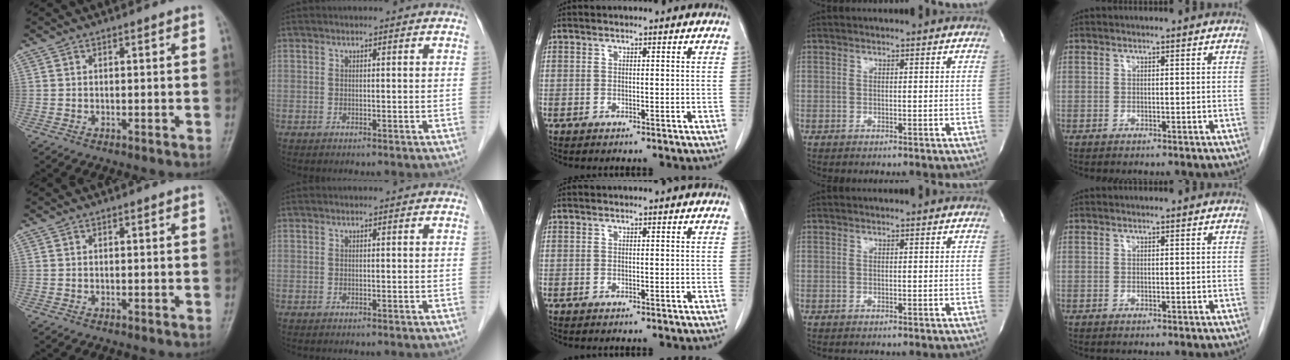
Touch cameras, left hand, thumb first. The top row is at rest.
{}